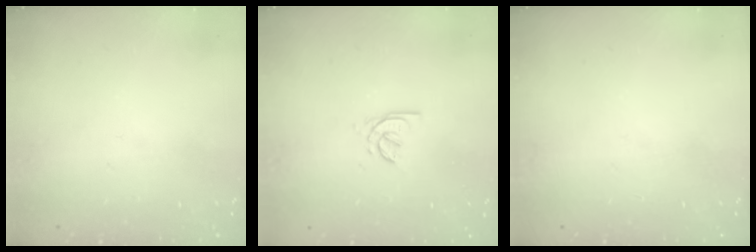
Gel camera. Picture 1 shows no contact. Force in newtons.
{"total": 2.4, "press": 2.4, "slide": 0.6}
{"total": 0.0}